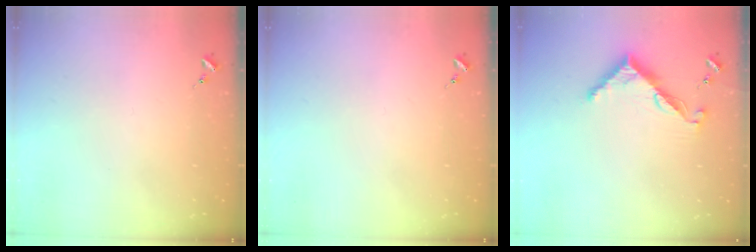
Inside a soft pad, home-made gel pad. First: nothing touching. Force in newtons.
{"total": 0.0}
{"total": 8.7, "press": 8.7, "slide": 0.6}